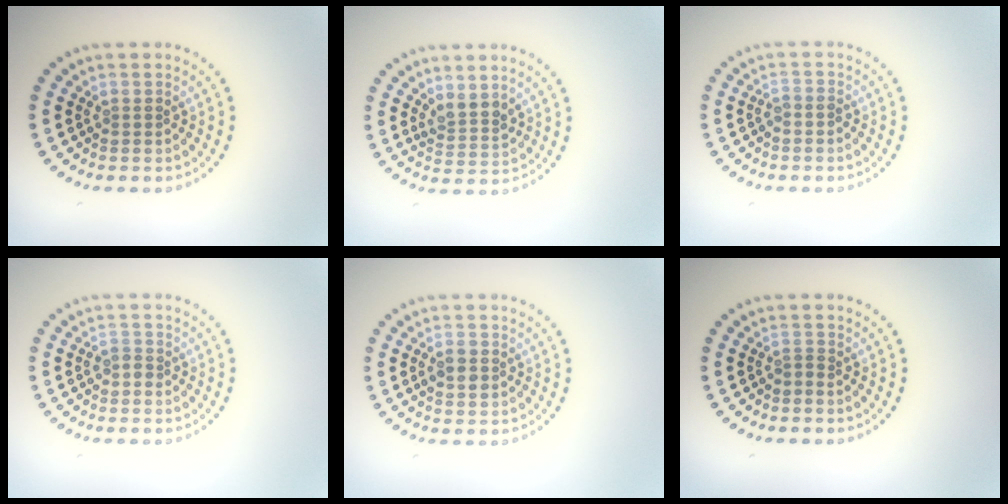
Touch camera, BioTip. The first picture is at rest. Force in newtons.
{"total": 2.3, "press": 1.9, "slide": 1.3}
{"total": 0.7, "press": 0.5, "slide": 0.5}
{"total": 1.0, "press": 0.9, "slide": 0.5}
{"total": 2.0, "press": 2.0, "slide": 0.0}
{"total": 0.6, "press": 0.3, "slide": 0.5}